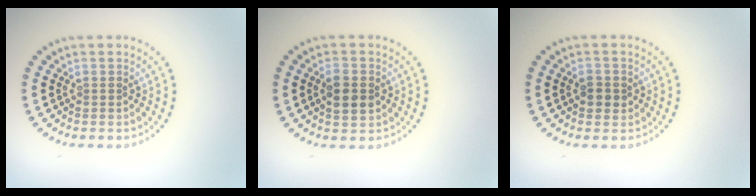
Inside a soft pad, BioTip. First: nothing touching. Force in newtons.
{"total": 2.6, "press": 2.6, "slide": 0.2}
{"total": 1.6, "press": 1.6, "slide": 0.2}